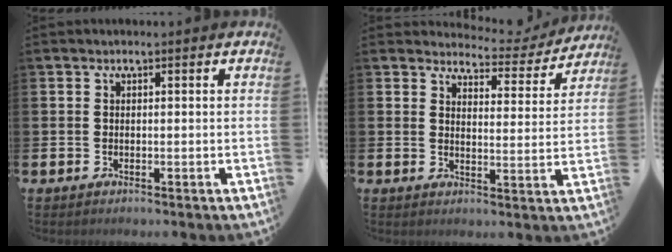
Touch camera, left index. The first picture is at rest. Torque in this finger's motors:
{"motor_torque": [0.89, -1.25, 0.27, 0.00]}